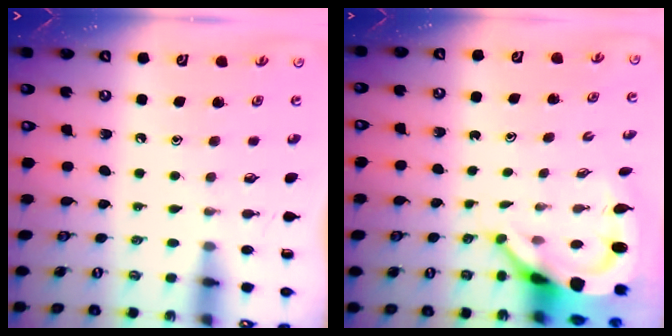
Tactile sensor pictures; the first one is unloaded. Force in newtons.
{"total": 7.3, "press": 7.3, "slide": 1.0}